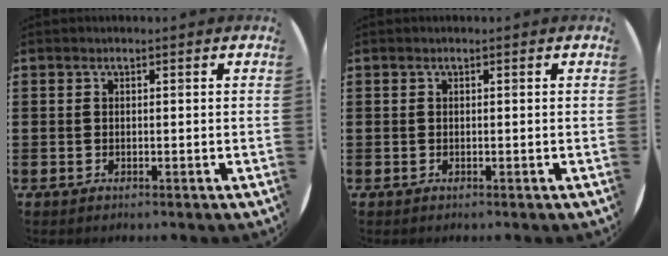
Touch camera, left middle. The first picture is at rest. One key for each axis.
{"total": 0.0}